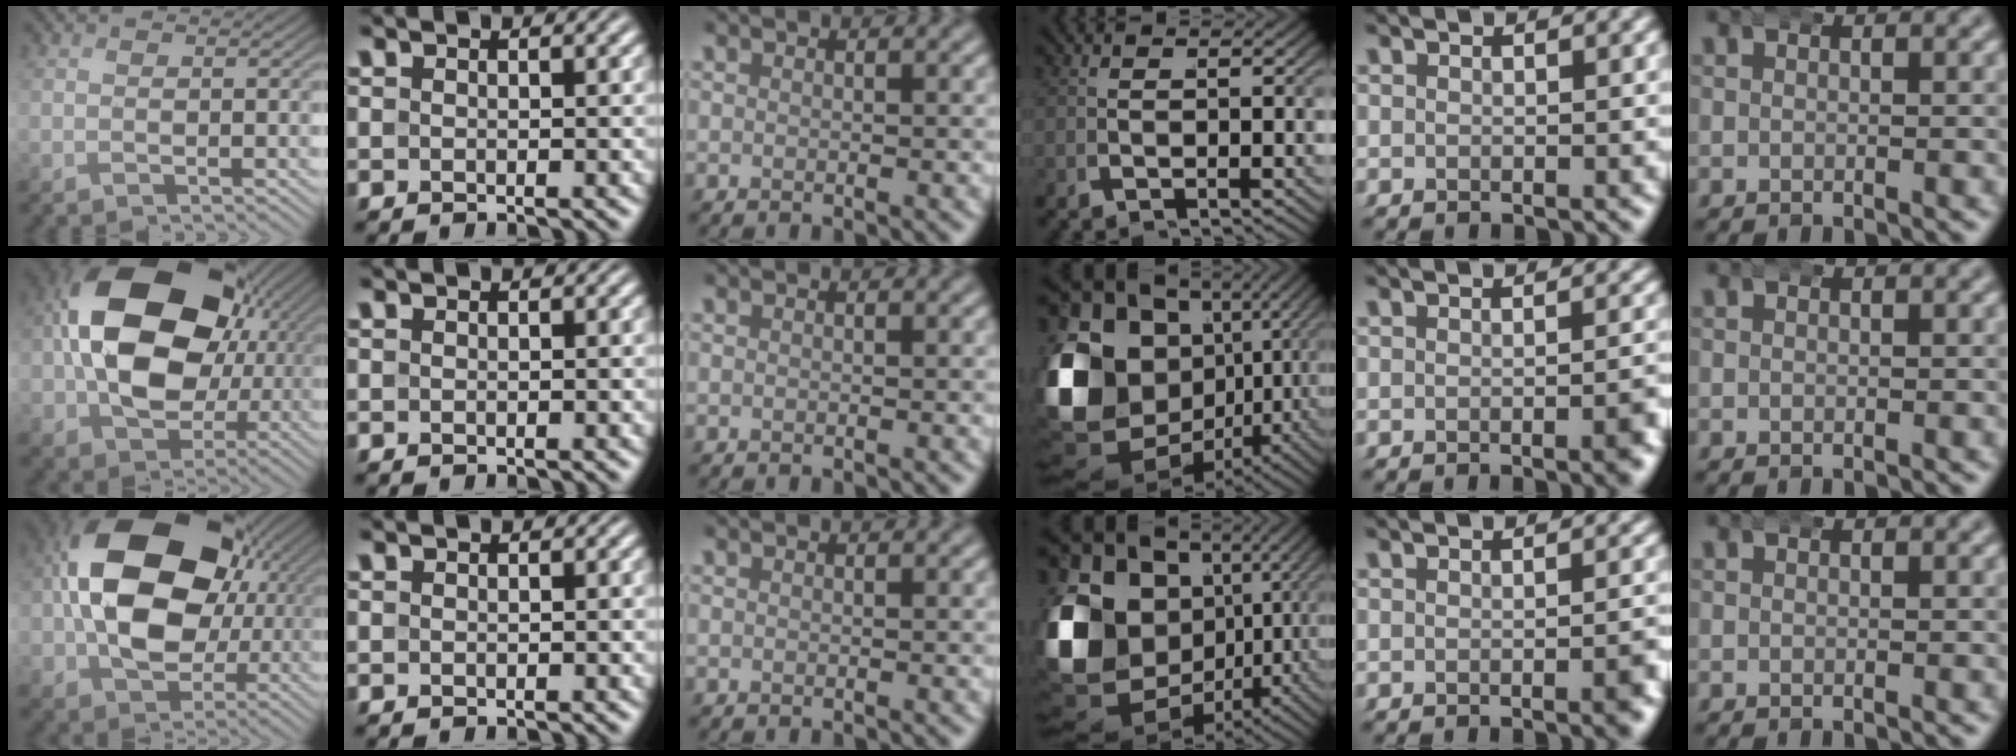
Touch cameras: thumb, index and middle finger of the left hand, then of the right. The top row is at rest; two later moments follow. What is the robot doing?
{"motion": "wrap", "object": "bandana"}